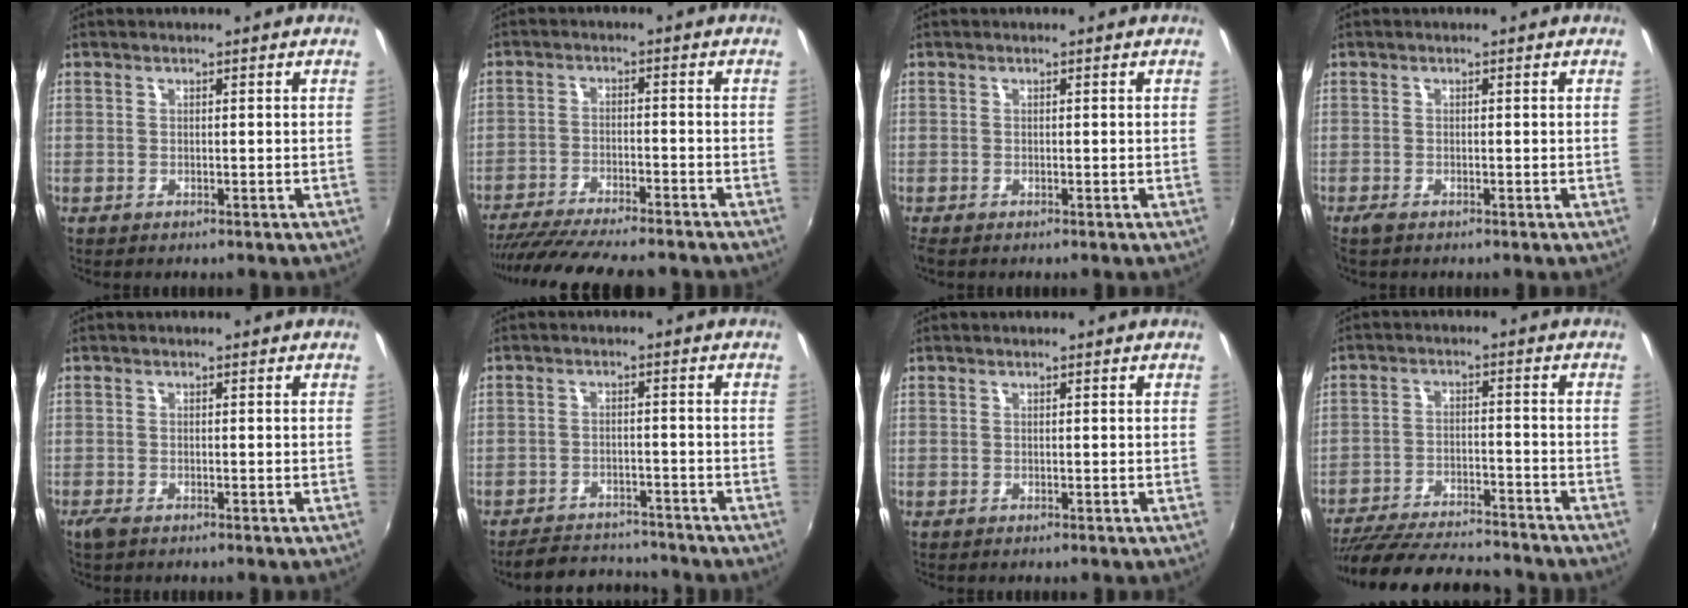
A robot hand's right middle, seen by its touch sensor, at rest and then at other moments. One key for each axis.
{"total": 17.4, "fx": -15.2, "fy": 2.7, "fz": 8.1, "tx": -0.158, "ty": -0.029, "tz": -0.233}
{"total": 0.9, "fx": -0.7, "fy": 0.3, "fz": 0.4, "tx": -0.011, "ty": -0.006, "tz": -0.012}
{"total": 1.6, "fx": -1.2, "fy": 0.5, "fz": 0.9, "tx": -0.020, "ty": -0.007, "tz": -0.024}
{"total": 1.9, "fx": -1.4, "fy": 0.7, "fz": 1.0, "tx": -0.023, "ty": -0.008, "tz": -0.027}
{"total": 9.2, "fx": -8.7, "fy": 2.4, "fz": 2.1, "tx": -0.061, "ty": 0.009, "tz": -0.125}
{"total": 0.0}
{"total": 20.1, "fx": -17.7, "fy": 4.4, "fz": 8.5, "tx": -0.172, "ty": -0.023, "tz": -0.264}